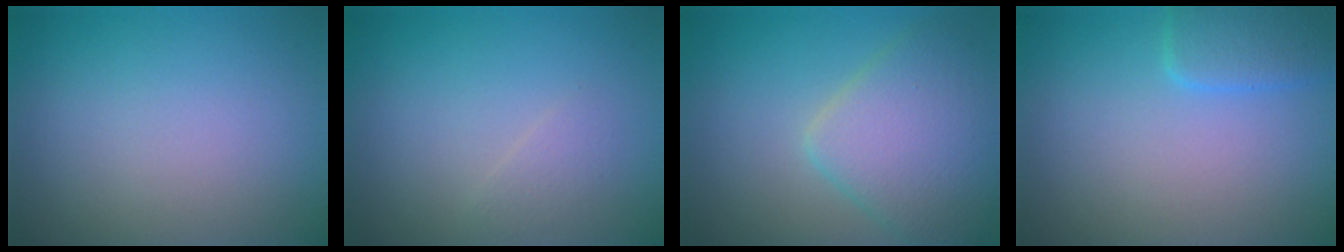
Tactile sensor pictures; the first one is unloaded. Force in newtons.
{"total": 1.0, "press": 1.0, "slide": 0.1}
{"total": 6.0, "press": 6.0, "slide": 0.1}
{"total": 2.7, "press": 2.7, "slide": 0.1}